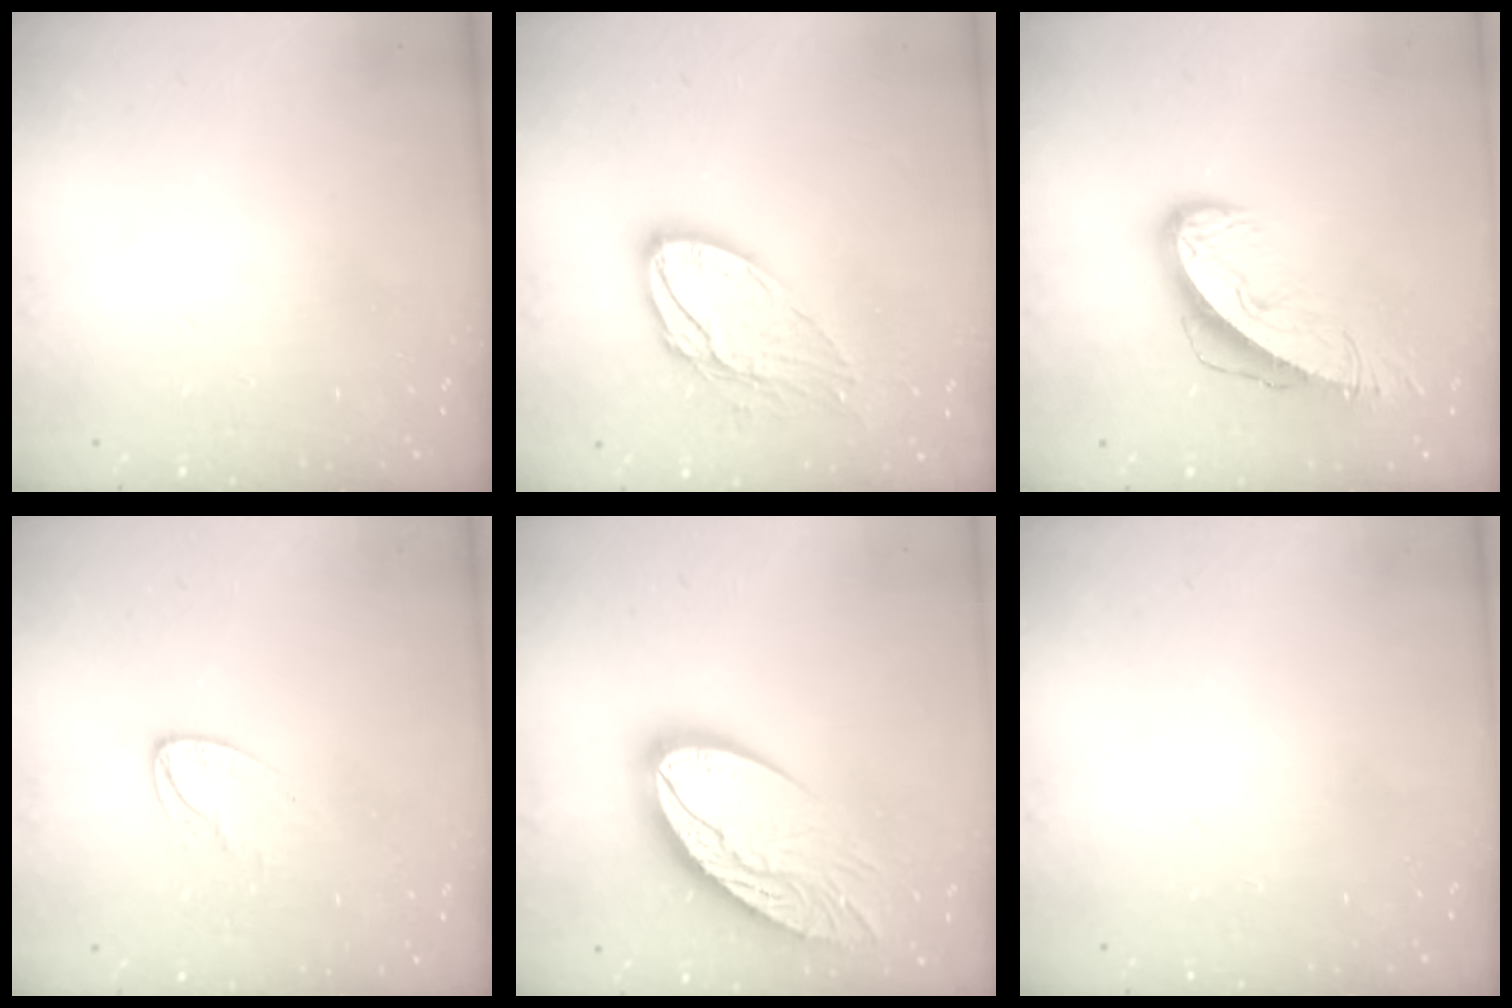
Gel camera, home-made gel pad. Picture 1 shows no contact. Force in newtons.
{"total": 13.6, "press": 13.5, "slide": 1.1}
{"total": 10.0, "press": 10.0, "slide": 1.2}
{"total": 3.3, "press": 3.3, "slide": 0.2}
{"total": 22.0, "press": 21.9, "slide": 1.9}
{"total": 0.0}